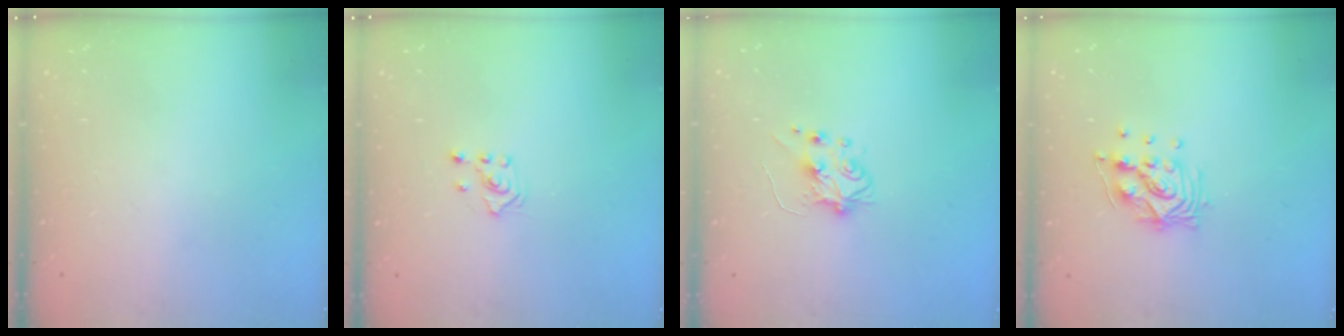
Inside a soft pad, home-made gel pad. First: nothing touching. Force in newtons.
{"total": 2.1, "press": 1.8, "slide": 0.9}
{"total": 5.9, "press": 5.9, "slide": 0.9}
{"total": 10.2, "press": 10.2, "slide": 1.2}